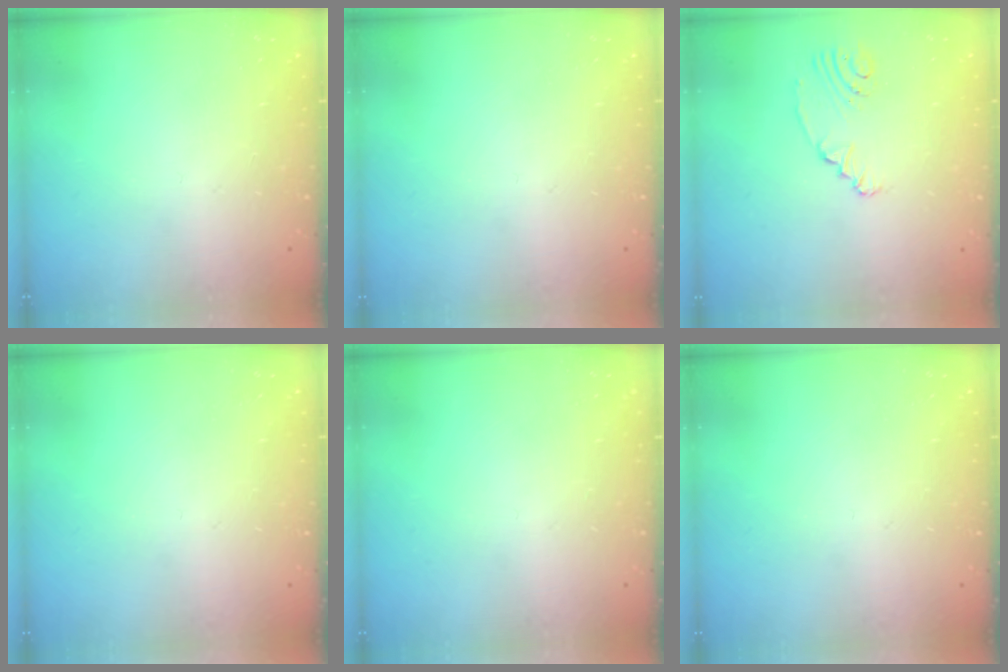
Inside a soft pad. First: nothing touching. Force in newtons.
{"total": 0.0}
{"total": 3.5, "press": 2.7, "slide": 2.1}
{"total": 0.0}
{"total": 0.0}
{"total": 0.0}